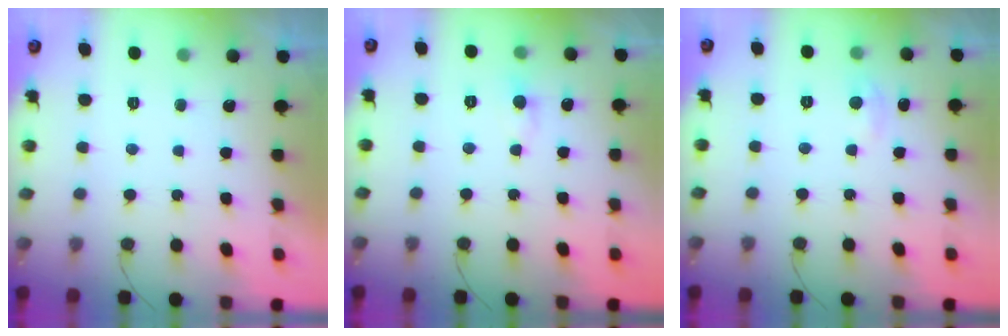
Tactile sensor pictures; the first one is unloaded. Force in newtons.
{"total": 4.6, "press": 4.6, "slide": 0.6}
{"total": 2.3, "press": 2.3, "slide": 0.3}